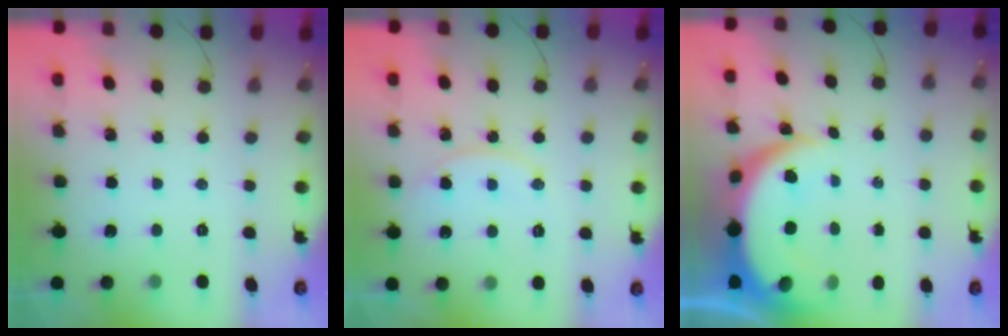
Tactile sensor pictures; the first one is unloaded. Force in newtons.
{"total": 10.8, "press": 10.8, "slide": 0.8}
{"total": 9.3, "press": 9.3, "slide": 0.7}